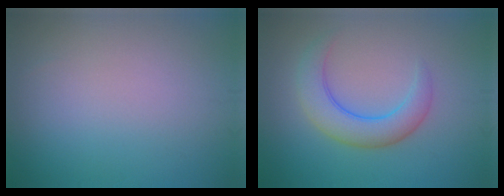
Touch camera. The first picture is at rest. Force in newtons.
{"total": 4.3, "press": 4.3, "slide": 0.3}